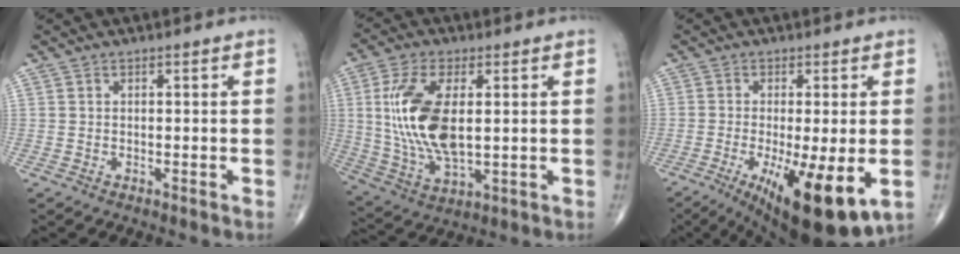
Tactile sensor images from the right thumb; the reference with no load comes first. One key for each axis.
{"total": 15.6, "fx": 1.9, "fy": 7.4, "fz": 13.6, "tx": -0.281, "ty": -0.011, "tz": 0.043}
{"total": 15.5, "fx": -4.7, "fy": 4.1, "fz": 14.2, "tx": -0.201, "ty": -0.027, "tz": -0.059}